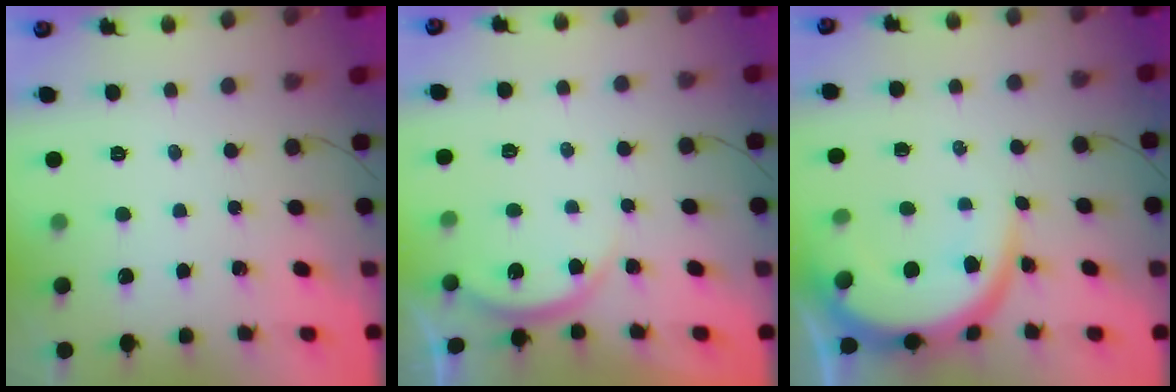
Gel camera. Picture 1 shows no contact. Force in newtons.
{"total": 4.2, "press": 4.1, "slide": 0.5}
{"total": 9.5, "press": 9.4, "slide": 0.9}